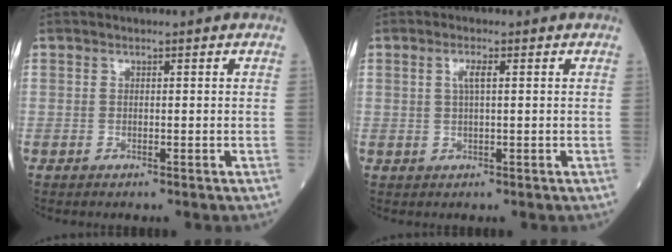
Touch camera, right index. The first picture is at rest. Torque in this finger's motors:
{"motor_torque": [0.09, 0.00, 0.03, 0.03]}